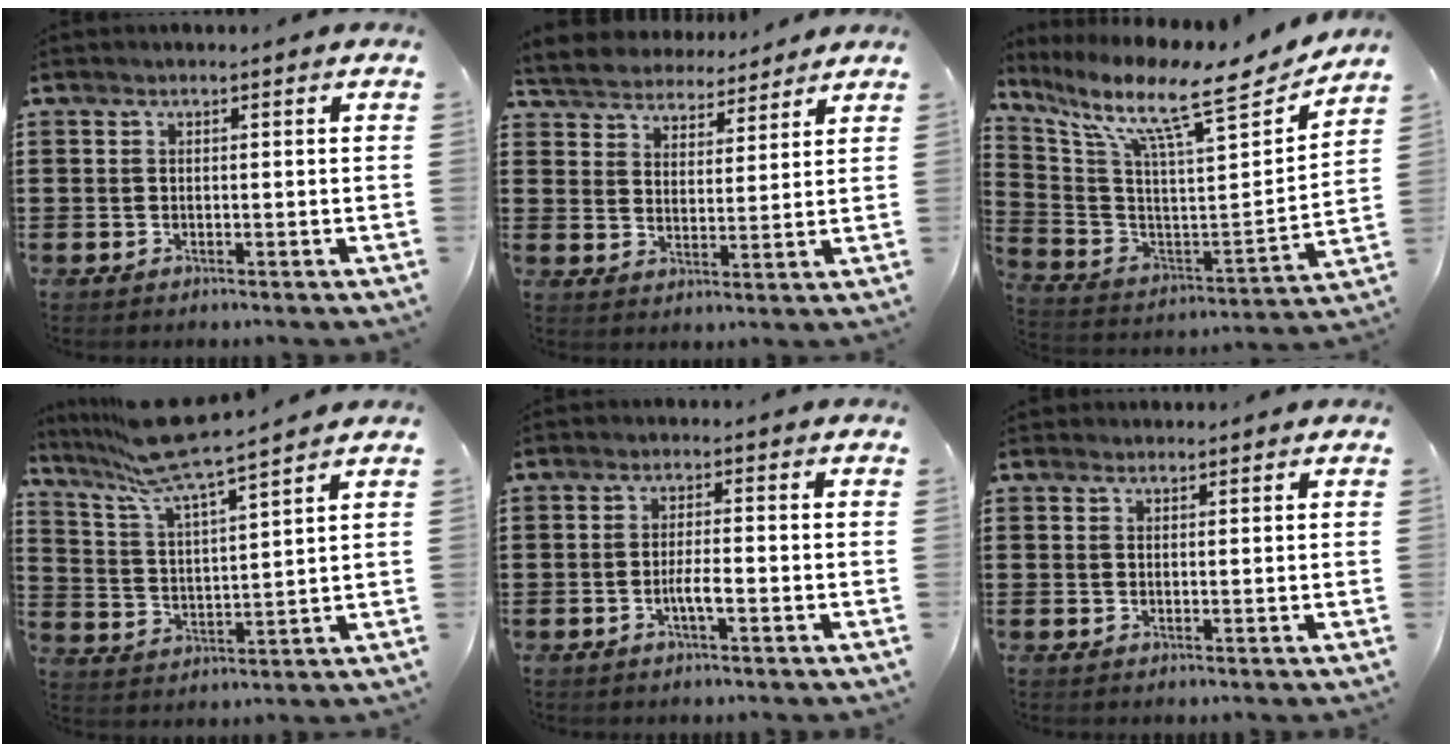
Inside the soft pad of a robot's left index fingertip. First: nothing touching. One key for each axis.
{"total": 4.8, "fx": 4.7, "fy": 0.7, "fz": -0.8, "tx": -0.010, "ty": -0.028, "tz": 0.082}
{"total": 12.0, "fx": 9.1, "fy": 1.5, "fz": 7.6, "tx": -0.157, "ty": -0.070, "tz": 0.140}
{"total": 9.2, "fx": 8.0, "fy": -0.2, "fz": 4.5, "tx": -0.117, "ty": -0.037, "tz": 0.138}
{"total": 3.0, "fx": -1.0, "fy": 0.5, "fz": 2.7, "tx": -0.055, "ty": -0.001, "tz": -0.021}
{"total": 0.8, "fx": 0.8, "fy": 0.3, "fz": 0.0, "tx": -0.002, "ty": 0.001, "tz": 0.016}